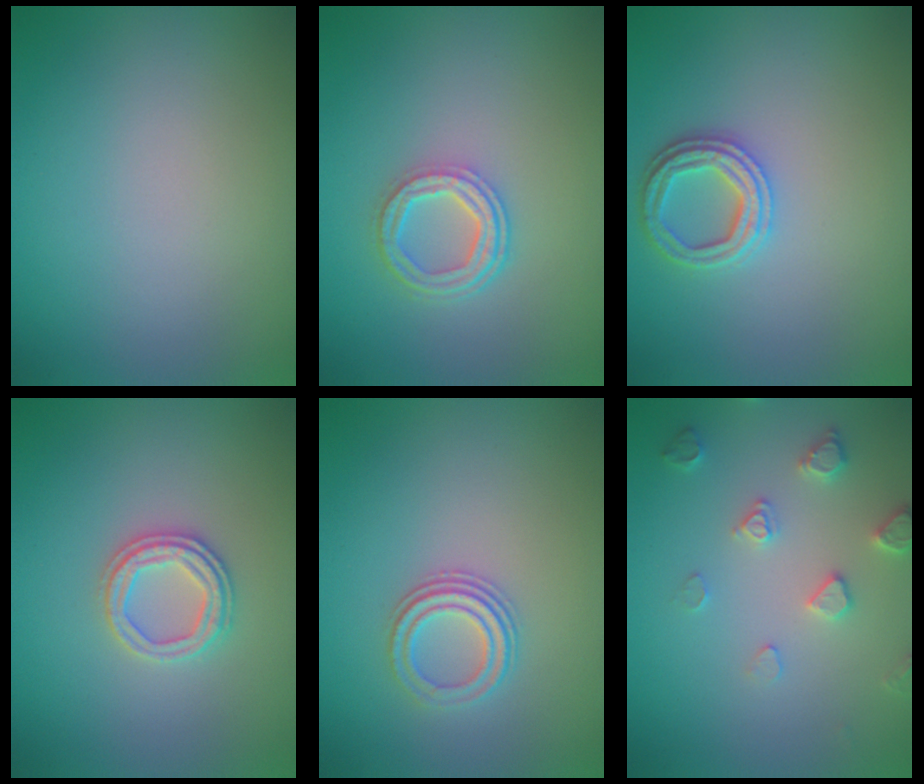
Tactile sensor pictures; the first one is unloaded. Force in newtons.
{"total": 3.7, "press": 2.7, "slide": 2.5}
{"total": 2.8, "press": 2.7, "slide": 0.7}
{"total": 2.5, "press": 2.4, "slide": 0.6}
{"total": 2.6, "press": 2.3, "slide": 1.2}
{"total": 2.9, "press": 2.8, "slide": 0.7}